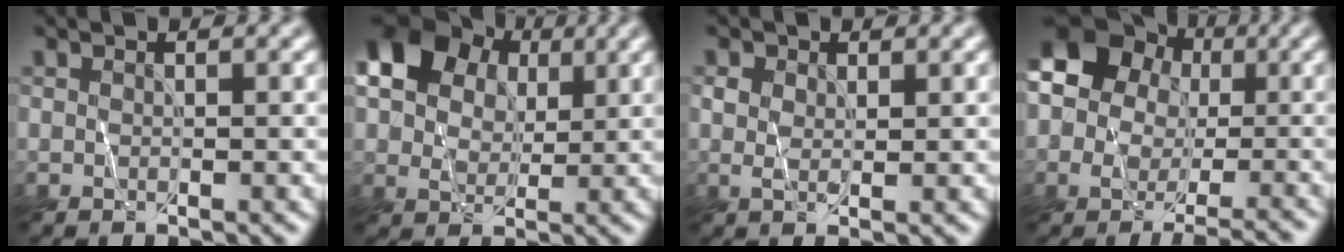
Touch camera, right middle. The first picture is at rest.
{"total": 12.6, "force": [5.1, 9.0, 7.2], "torque": [-0.137, 0.037, 0.082]}
{"total": 1.5, "force": [0.5, 0.9, 1.1], "torque": [-0.022, 0.001, 0.011]}
{"total": 11.1, "force": [-1.6, 9.8, 4.9], "torque": [-0.064, 0.035, -0.064]}